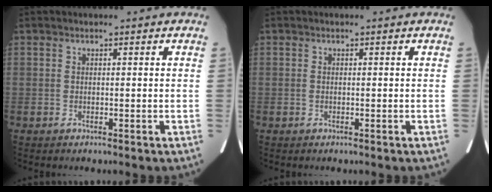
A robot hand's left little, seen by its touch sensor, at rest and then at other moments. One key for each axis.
{"total": 0.0}